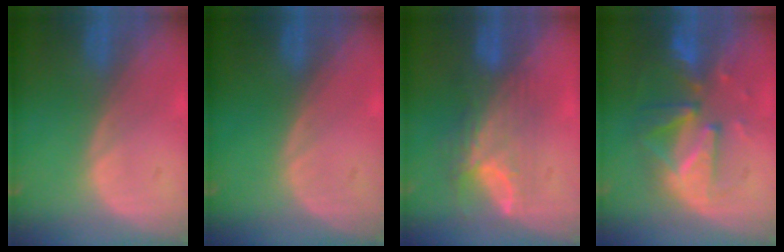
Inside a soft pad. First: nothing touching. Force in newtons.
{"total": 0.0}
{"total": 8.0, "press": 6.6, "slide": 4.4}
{"total": 10.0, "press": 8.7, "slide": 4.8}